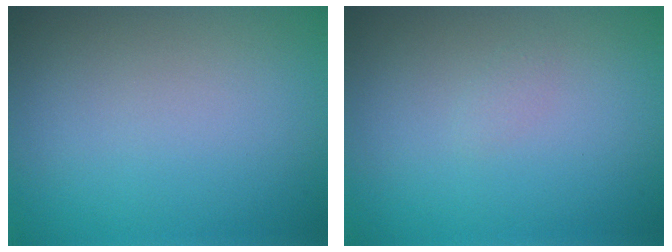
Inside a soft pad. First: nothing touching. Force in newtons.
{"total": 0.6, "press": 0.6, "slide": 0.1}